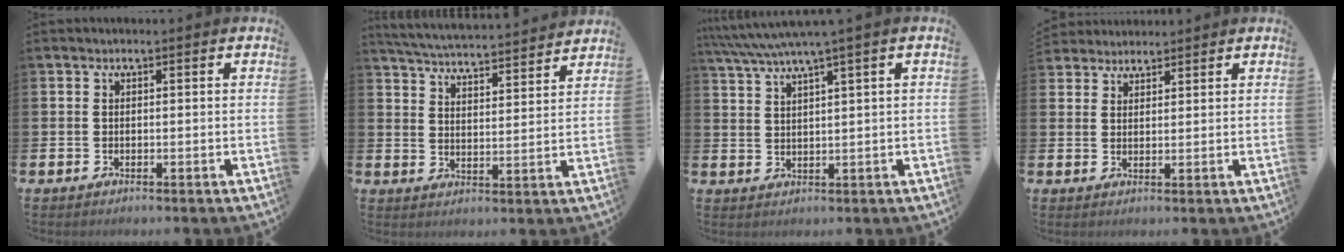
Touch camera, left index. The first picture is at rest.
{"total": 5.0, "force": [4.9, 0.1, 0.7], "torque": [-0.039, -0.042, 0.083]}
{"total": 4.2, "force": [3.2, -0.5, 2.5], "torque": [-0.065, -0.006, 0.057]}
{"total": 3.2, "force": [3.1, 0.8, -0.4], "torque": [-0.001, -0.009, 0.058]}